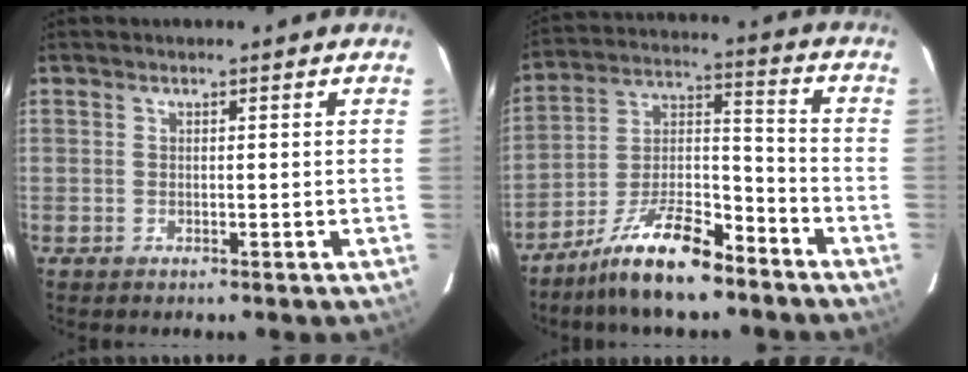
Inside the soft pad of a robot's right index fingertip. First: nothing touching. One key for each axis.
{"total": 13.1, "fx": -9.9, "fy": 2.8, "fz": 8.1, "tx": -0.153, "ty": 0.006, "tz": -0.180}